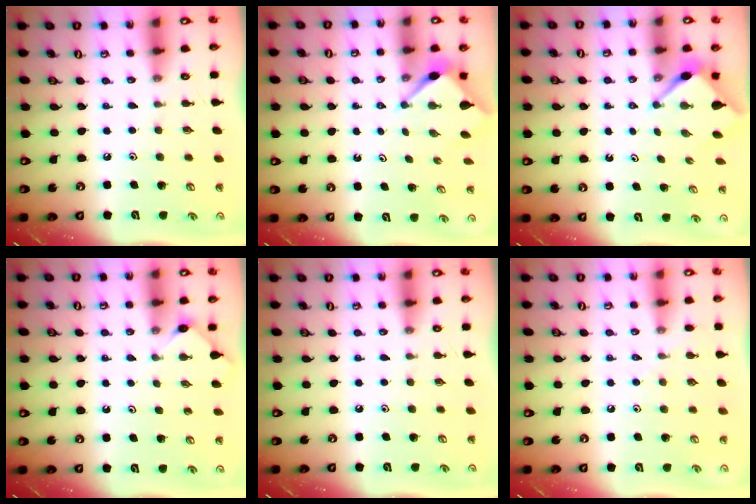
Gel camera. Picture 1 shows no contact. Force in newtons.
{"total": 2.9, "press": 2.9, "slide": 0.3}
{"total": 2.9, "press": 2.8, "slide": 0.3}
{"total": 2.4, "press": 2.4, "slide": 0.3}
{"total": 0.0}
{"total": 5.7, "press": 5.6, "slide": 0.8}